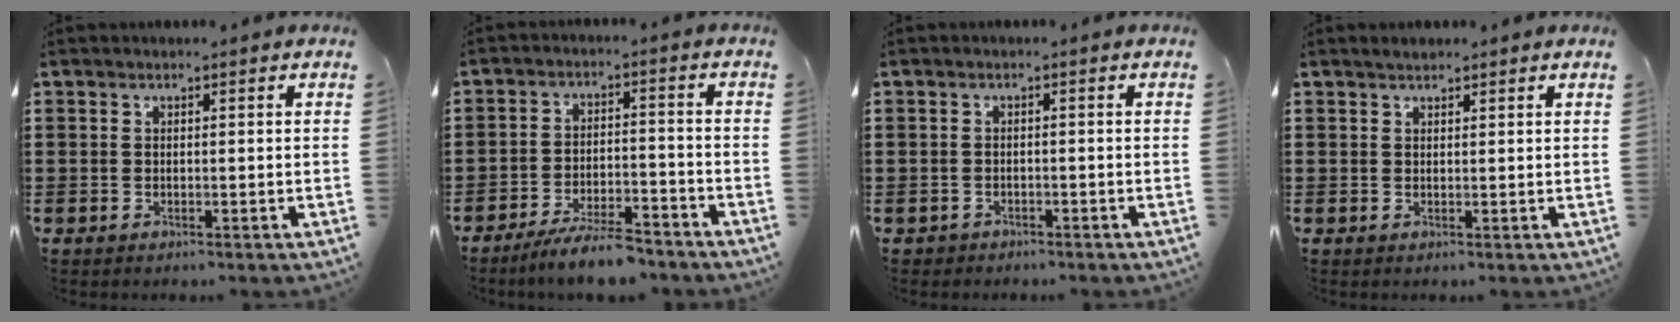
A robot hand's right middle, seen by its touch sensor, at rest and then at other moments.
{"total": 6.3, "force": [-5.7, 0.5, 2.7], "torque": [-0.054, -0.006, -0.108]}
{"total": 0.9, "force": [-0.9, 0.2, 0.0], "torque": [-0.005, -0.001, -0.020]}
{"total": 1.0, "force": [1.0, 0.3, 0.1], "torque": [-0.003, 0.001, 0.018]}